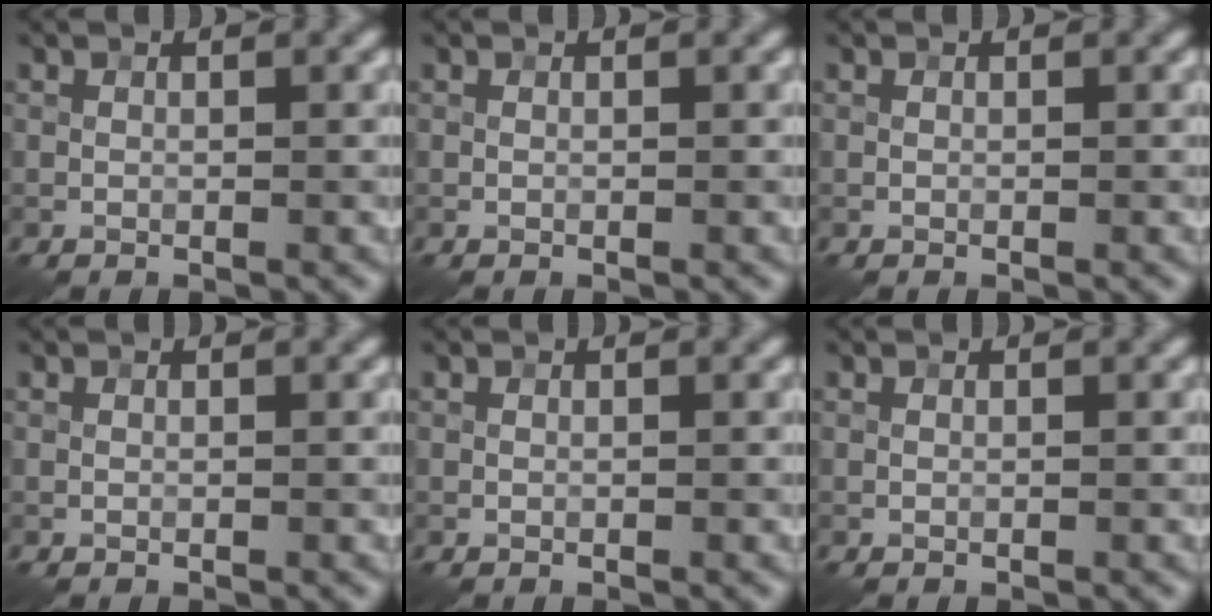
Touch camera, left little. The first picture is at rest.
{"total": 0.0}
{"total": 0.0}
{"total": 0.0}
{"total": 0.0}
{"total": 0.0}